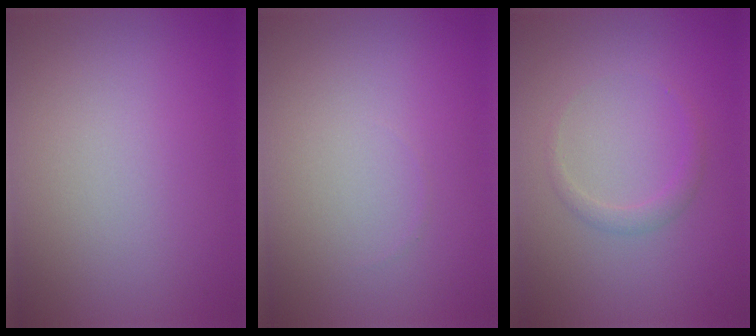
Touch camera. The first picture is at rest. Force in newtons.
{"total": 0.0}
{"total": 1.2, "press": 1.2, "slide": 0.1}